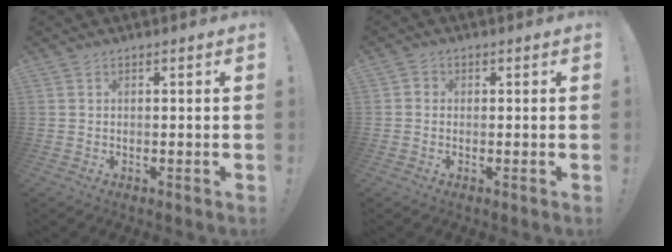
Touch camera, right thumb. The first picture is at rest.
{"total": 1.6, "force": [-0.5, 1.4, 0.7], "torque": [-0.016, 0.008, -0.009]}